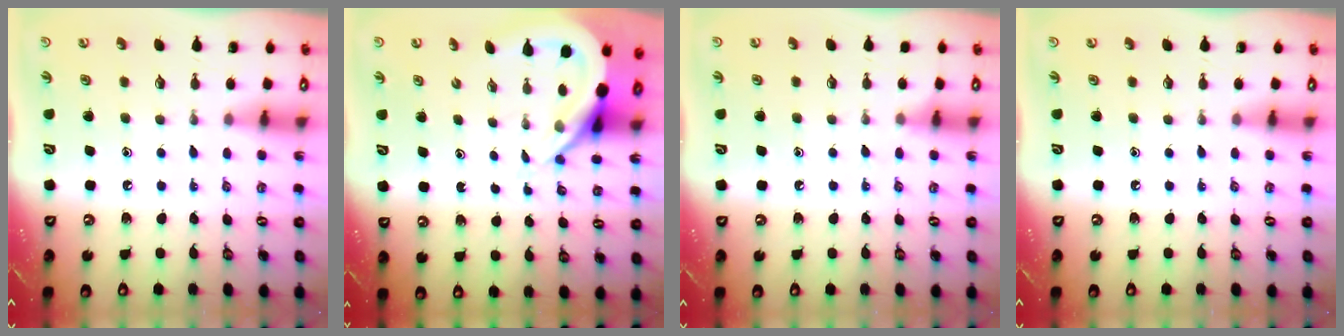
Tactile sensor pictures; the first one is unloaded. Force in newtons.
{"total": 7.5, "press": 7.4, "slide": 0.9}
{"total": 4.2, "press": 4.1, "slide": 0.6}
{"total": 0.0}